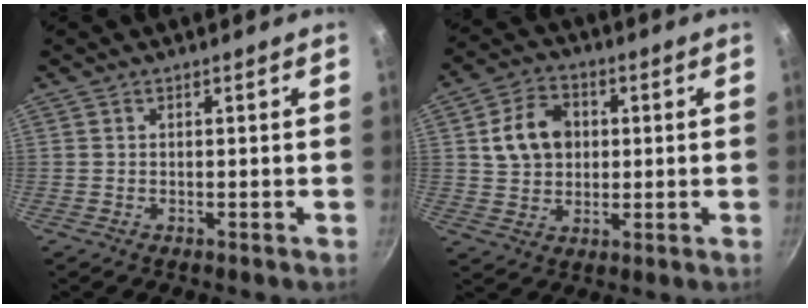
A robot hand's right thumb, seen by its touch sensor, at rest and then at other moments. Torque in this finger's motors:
{"motor_torque": [-0.58, 0.63, 0.17, -0.25, 0.17]}